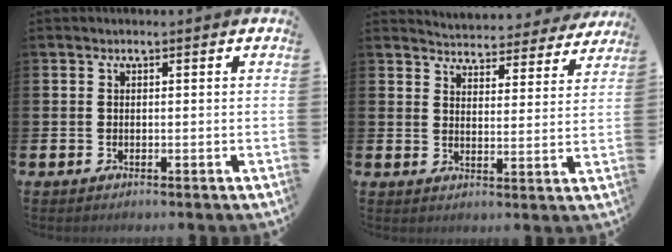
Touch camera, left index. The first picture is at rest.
{"total": 4.8, "force": [4.8, 0.7, -0.1], "torque": [-0.006, -0.043, 0.080]}